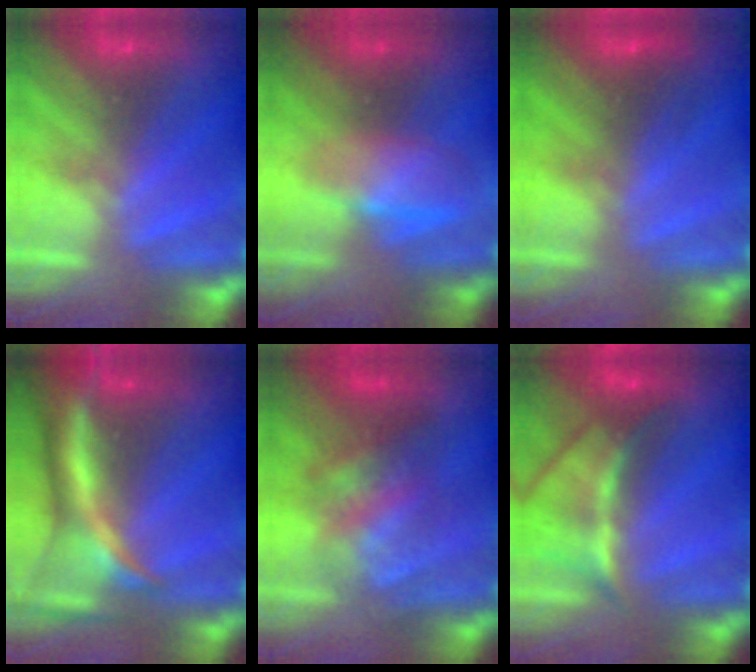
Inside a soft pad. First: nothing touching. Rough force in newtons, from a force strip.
{"total": 3.0}
{"total": 2.5}
{"total": 7.6}
{"total": 4.1}
{"total": 5.6}